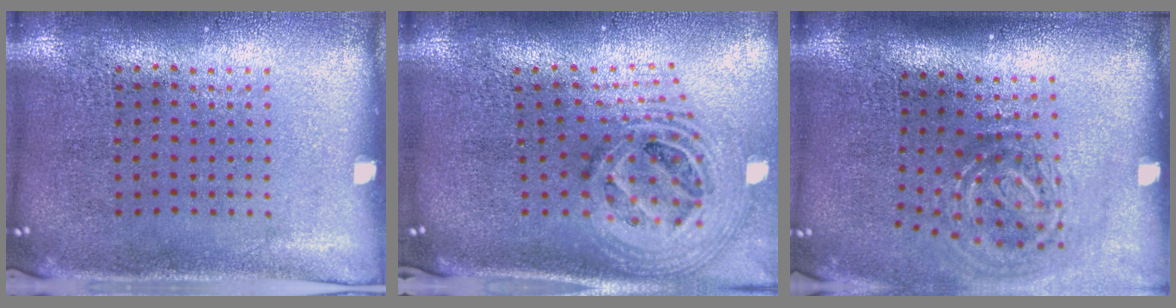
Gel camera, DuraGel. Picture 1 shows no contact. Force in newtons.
{"total": 2.7, "press": 1.9, "slide": 1.9}
{"total": 2.0, "press": 1.2, "slide": 1.6}